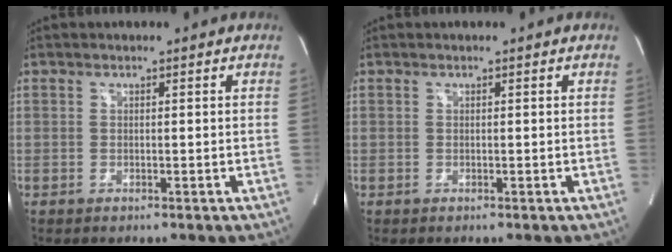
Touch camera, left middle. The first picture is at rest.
{"total": 0.0}